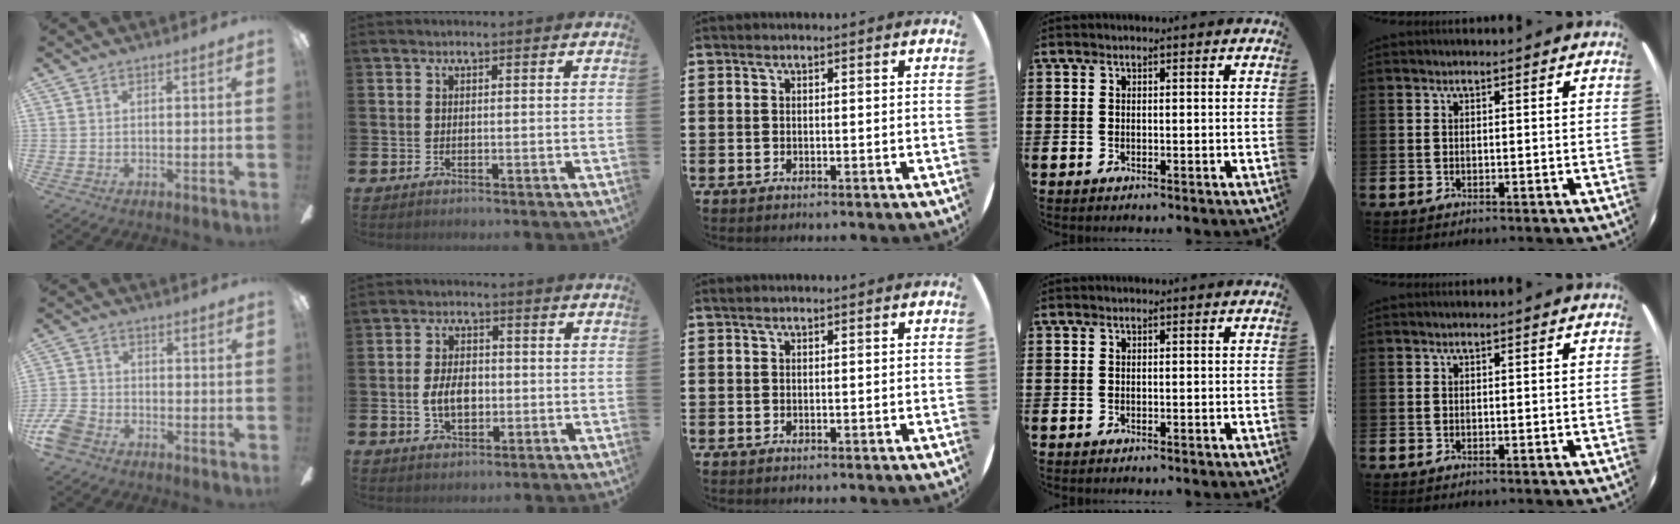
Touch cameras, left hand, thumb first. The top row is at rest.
{"thumb": {"total": 7.0, "force": [-4.3, 4.4, 3.4], "torque": [-0.085, 0.020, -0.086]}, "index": {"total": 4.7, "force": [-0.5, 3.0, 3.6], "torque": [-0.058, 0.006, -0.012]}}